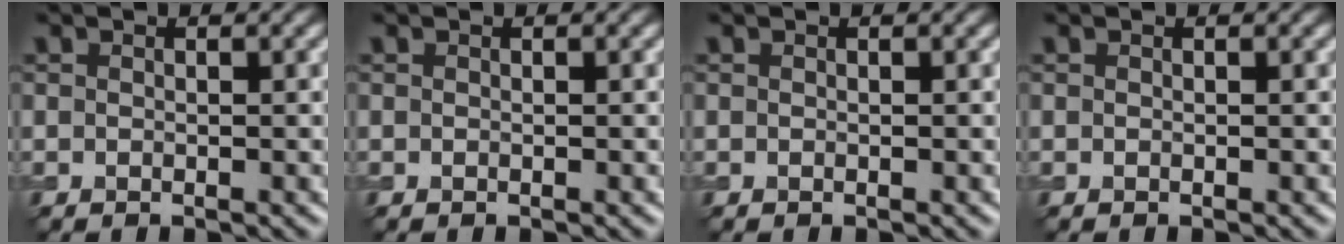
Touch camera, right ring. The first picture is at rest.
{"total": 0.0}
{"total": 0.0}
{"total": 0.0}